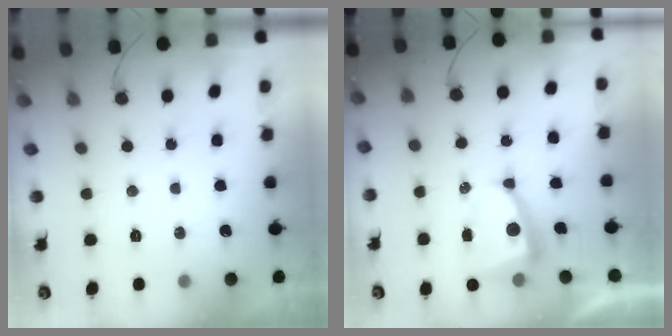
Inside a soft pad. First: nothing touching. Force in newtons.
{"total": 6.0, "press": 5.9, "slide": 0.6}